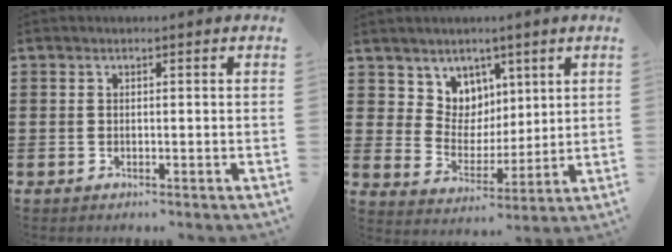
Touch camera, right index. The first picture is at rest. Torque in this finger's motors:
{"motor_torque": [0.31, 0.36, 0.12, 0.02]}